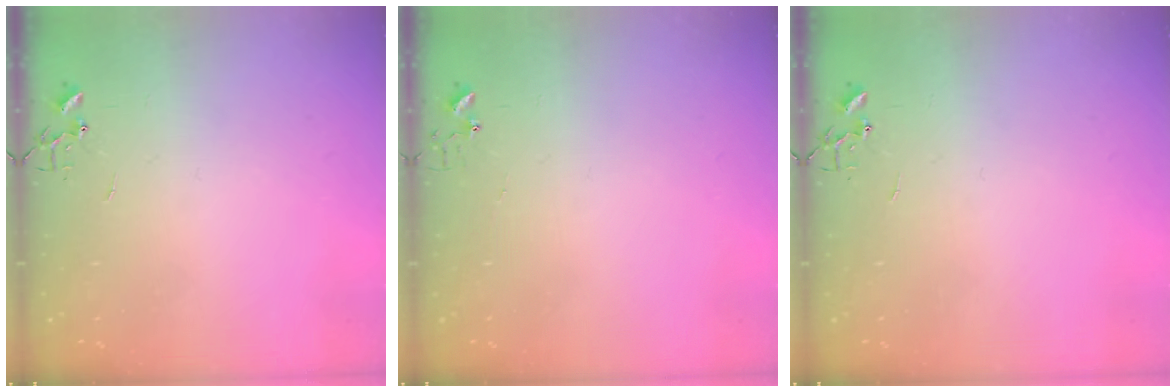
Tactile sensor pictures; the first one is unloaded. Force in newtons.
{"total": 3.6, "press": 3.6, "slide": 0.3}
{"total": 0.0}